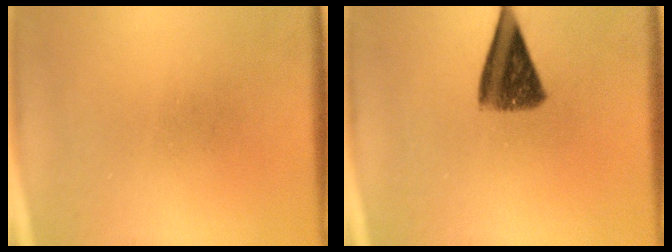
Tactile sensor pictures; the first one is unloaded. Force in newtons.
{"total": 8.8}